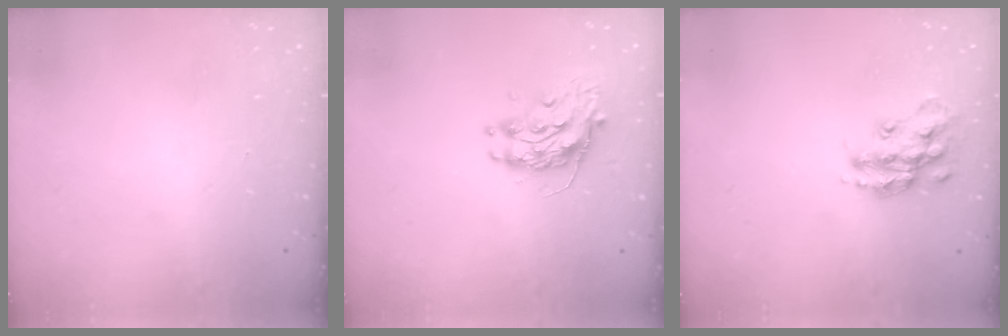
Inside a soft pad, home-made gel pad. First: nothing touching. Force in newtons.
{"total": 9.6, "press": 9.6, "slide": 0.7}
{"total": 14.6, "press": 14.6, "slide": 0.8}